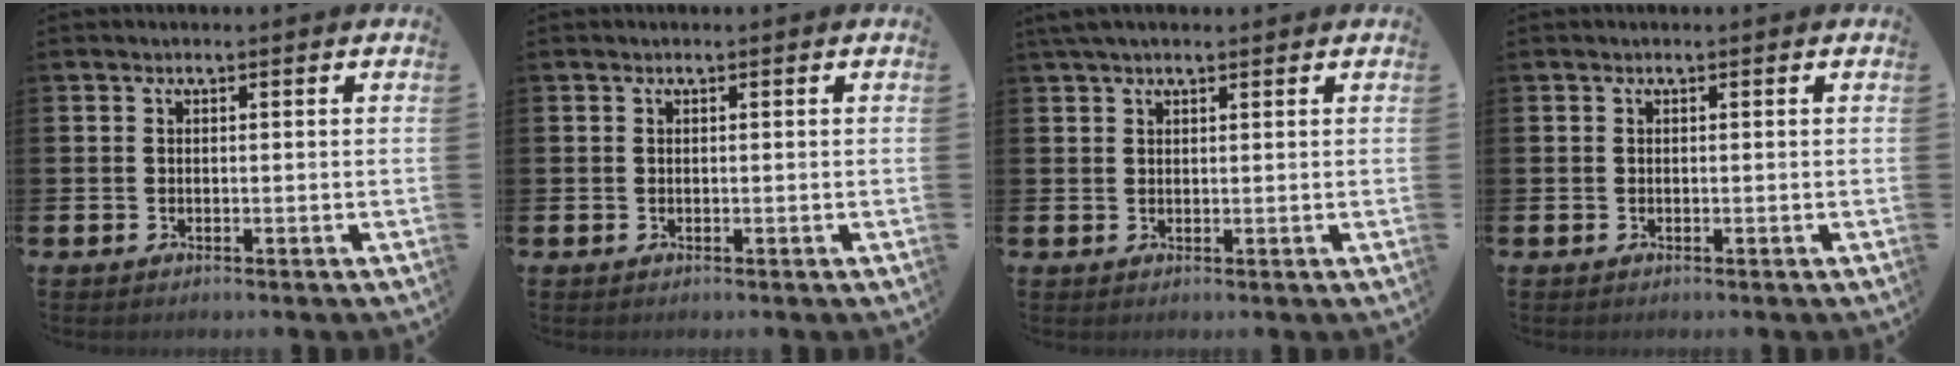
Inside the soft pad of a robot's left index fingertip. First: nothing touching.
{"total": 0.0}
{"total": 2.1, "force": [1.7, 0.7, 1.1], "torque": [-0.020, 0.006, 0.030]}
{"total": 0.0}